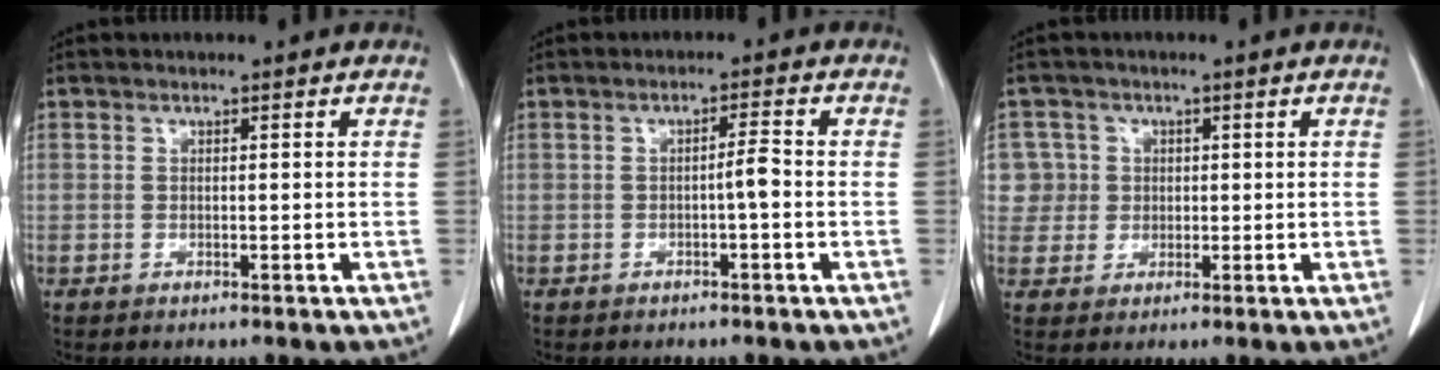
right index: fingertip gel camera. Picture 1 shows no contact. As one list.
[{"total": 2.2, "force": [-0.6, 0.0, 2.1], "torque": [-0.032, 0.003, -0.012]}, {"total": 5.2, "force": [1.1, 5.1, -0.2], "torque": [0.020, 0.017, 0.023]}]